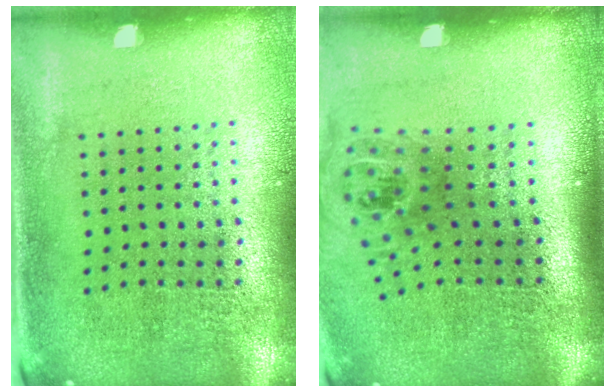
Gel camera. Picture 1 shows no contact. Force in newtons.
{"total": 1.6, "press": 1.2, "slide": 1.1}